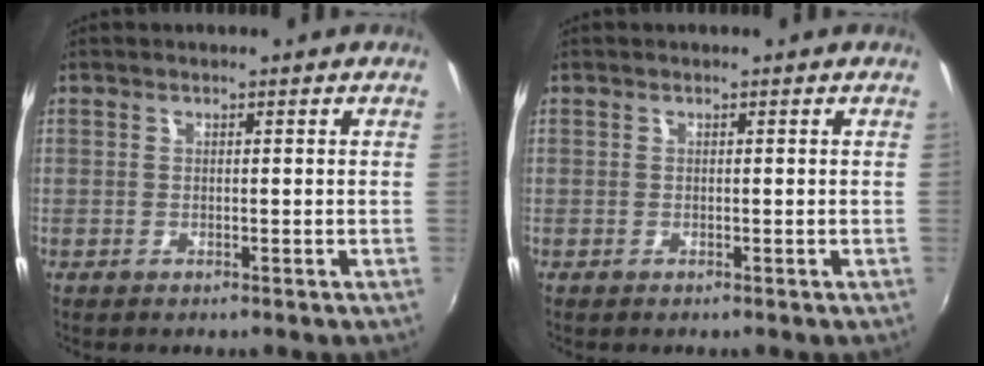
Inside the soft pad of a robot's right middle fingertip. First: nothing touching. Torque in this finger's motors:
{"motor_torque": [0.22, -0.06, 0.05, 0.01]}